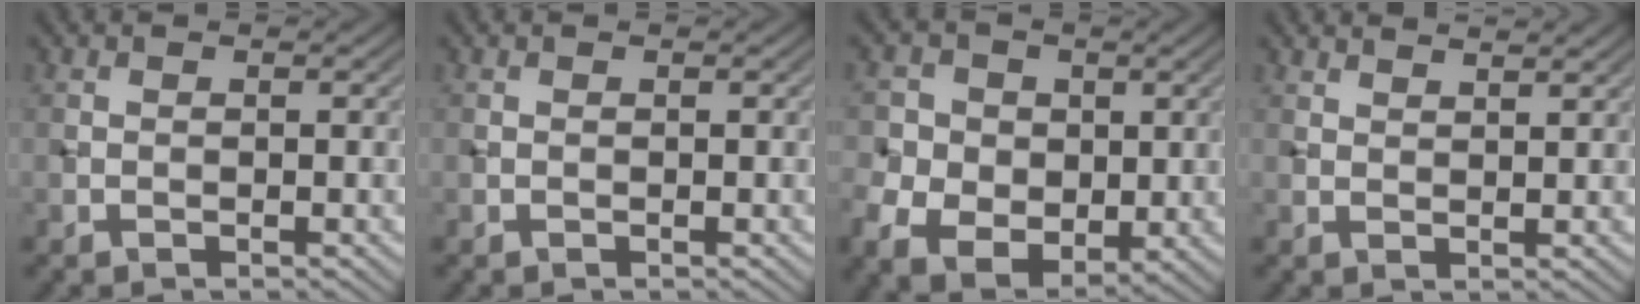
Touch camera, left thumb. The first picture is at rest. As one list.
[{"total": 0.0}, {"total": 8.5, "force": [0.1, 7.3, 4.4], "torque": [-0.119, -0.009, -0.002]}, {"total": 2.4, "force": [2.1, 0.3, 1.0], "torque": [-0.017, -0.004, 0.036]}]